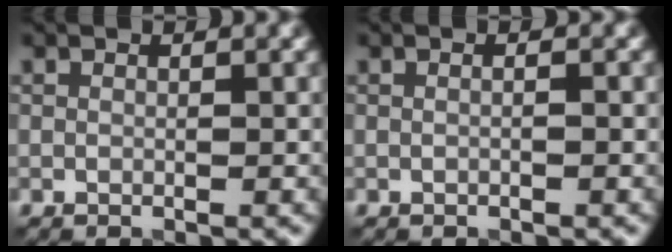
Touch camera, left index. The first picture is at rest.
{"total": 0.6, "force": [0.0, 0.1, 0.6], "torque": [-0.013, -0.005, -0.007]}